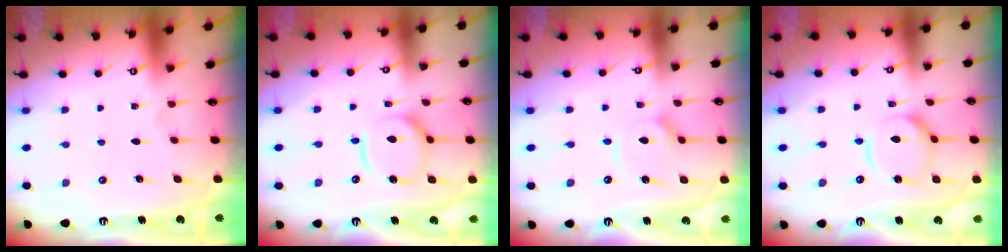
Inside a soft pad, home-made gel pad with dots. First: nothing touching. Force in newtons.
{"total": 13.2, "press": 13.1, "slide": 1.5}
{"total": 5.5, "press": 5.5, "slide": 0.7}
{"total": 12.7, "press": 12.7, "slide": 1.1}